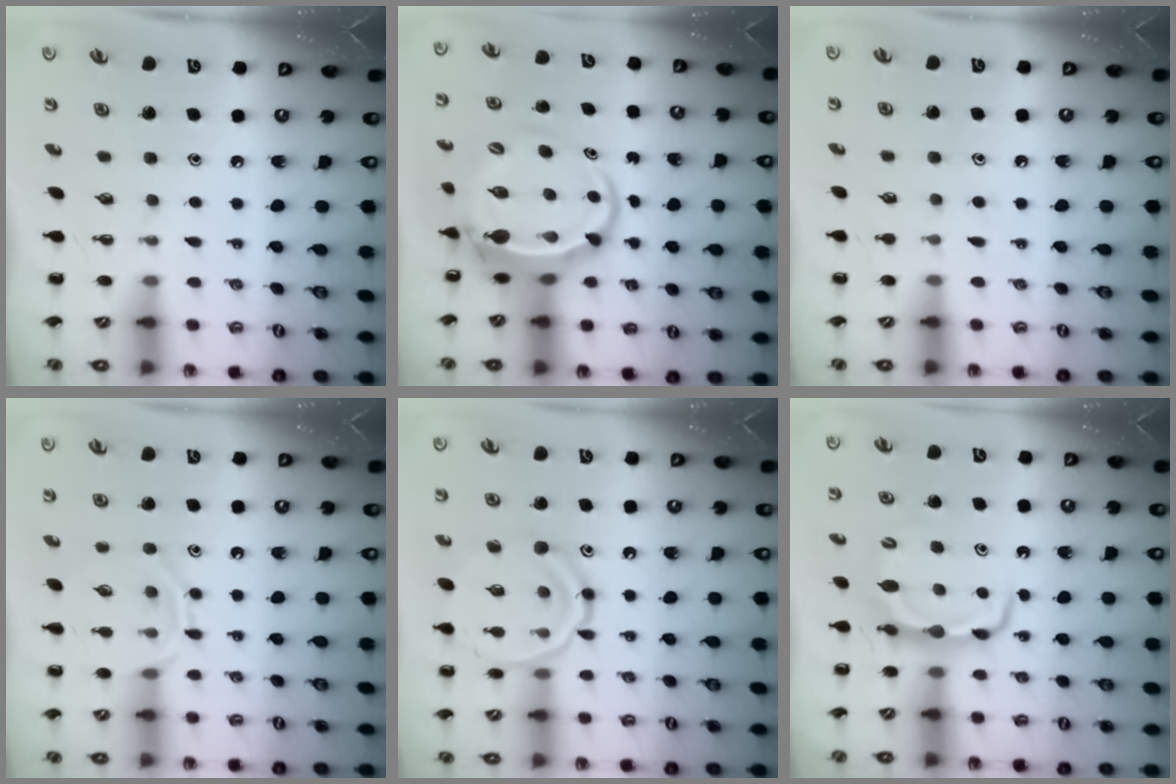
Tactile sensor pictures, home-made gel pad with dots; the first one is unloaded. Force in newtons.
{"total": 7.2, "press": 7.1, "slide": 1.3}
{"total": 4.9, "press": 4.7, "slide": 1.1}
{"total": 9.8, "press": 9.8, "slide": 0.7}
{"total": 14.5, "press": 14.4, "slide": 1.5}
{"total": 6.5, "press": 6.5, "slide": 0.3}